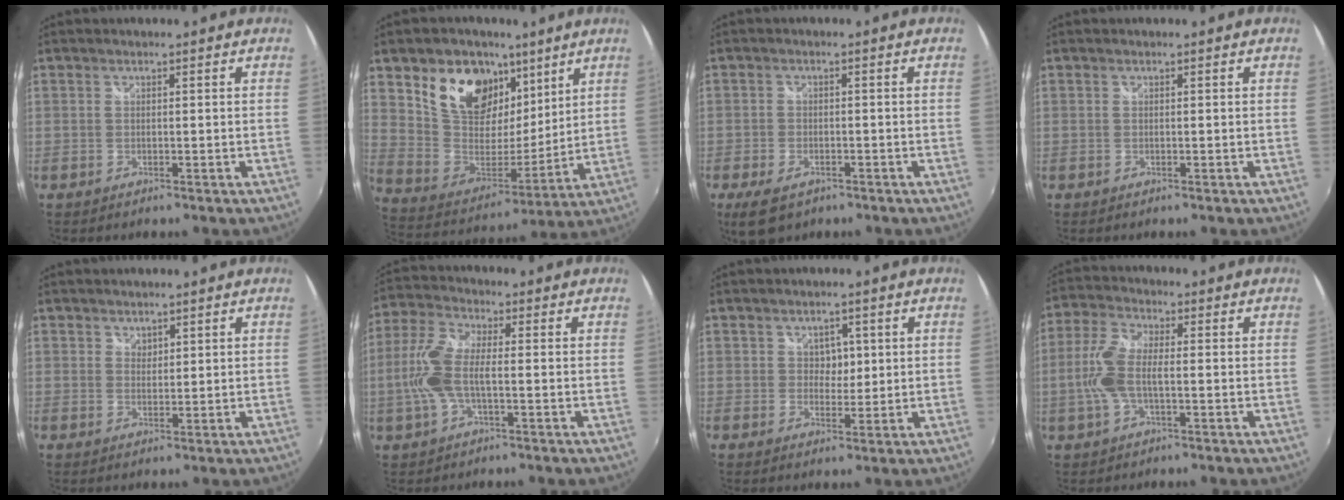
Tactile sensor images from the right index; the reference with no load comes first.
{"total": 18.6, "force": [10.3, 12.4, 9.3], "torque": [-0.194, 0.015, 0.193]}
{"total": 6.3, "force": [-3.9, 3.4, 3.6], "torque": [-0.091, -0.020, -0.068]}
{"total": 0.0}
{"total": 1.5, "force": [1.2, 1.0, 0.1], "torque": [0.003, 0.003, 0.020]}
{"total": 9.5, "force": [-1.4, 3.4, 8.8], "torque": [-0.201, 0.006, -0.030]}
{"total": 2.7, "force": [0.8, 2.4, 1.1], "torque": [-0.011, 0.006, 0.014]}
{"total": 8.4, "force": [-1.2, 3.2, 7.7], "torque": [-0.170, 0.007, -0.025]}